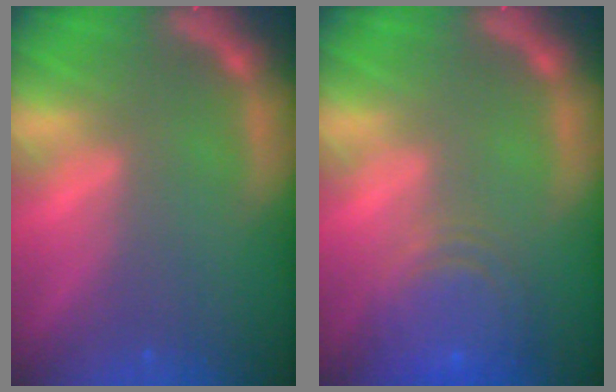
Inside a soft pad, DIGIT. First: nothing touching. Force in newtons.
{"total": 7.5}